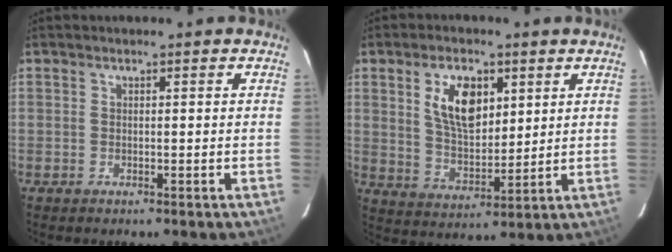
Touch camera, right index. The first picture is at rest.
{"total": 10.4, "force": [4.0, 5.6, 7.8], "torque": [-0.141, 0.008, 0.082]}